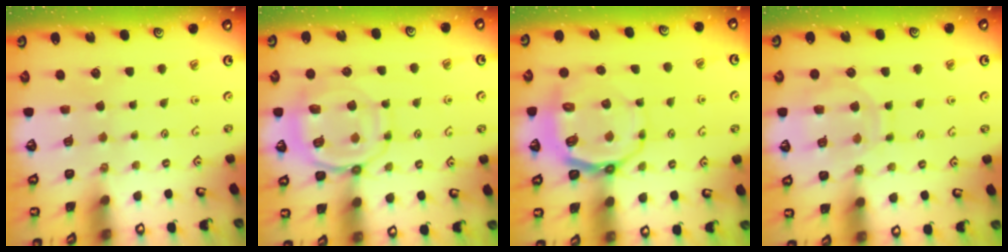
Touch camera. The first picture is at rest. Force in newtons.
{"total": 10.0, "press": 9.9, "slide": 1.1}
{"total": 9.1, "press": 8.4, "slide": 3.5}
{"total": 11.7, "press": 11.7, "slide": 1.1}